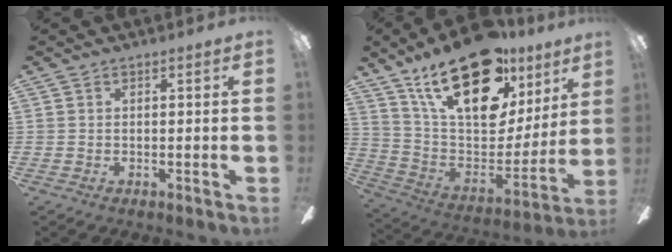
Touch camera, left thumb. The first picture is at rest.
{"total": 26.6, "force": [16.7, 12.5, 16.6], "torque": [-0.275, -0.100, 0.295]}